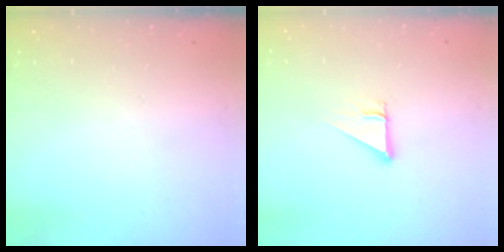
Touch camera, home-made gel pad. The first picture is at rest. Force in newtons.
{"total": 2.5, "press": 2.5, "slide": 0.2}